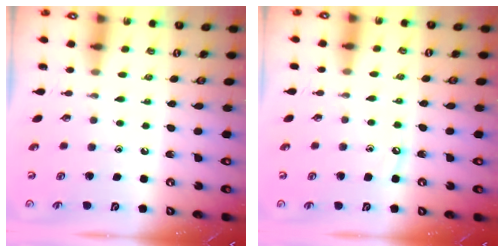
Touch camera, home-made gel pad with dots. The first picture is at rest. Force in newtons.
{"total": 5.1, "press": 5.0, "slide": 0.6}